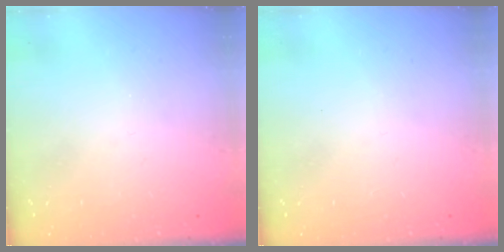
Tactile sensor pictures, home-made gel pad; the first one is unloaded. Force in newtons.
{"total": 0.0}